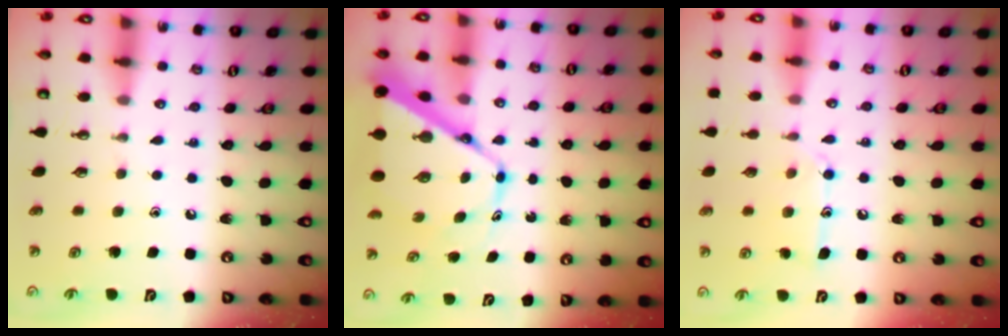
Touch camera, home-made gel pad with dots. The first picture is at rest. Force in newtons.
{"total": 12.6, "press": 12.6, "slide": 1.2}
{"total": 10.2, "press": 10.2, "slide": 0.6}